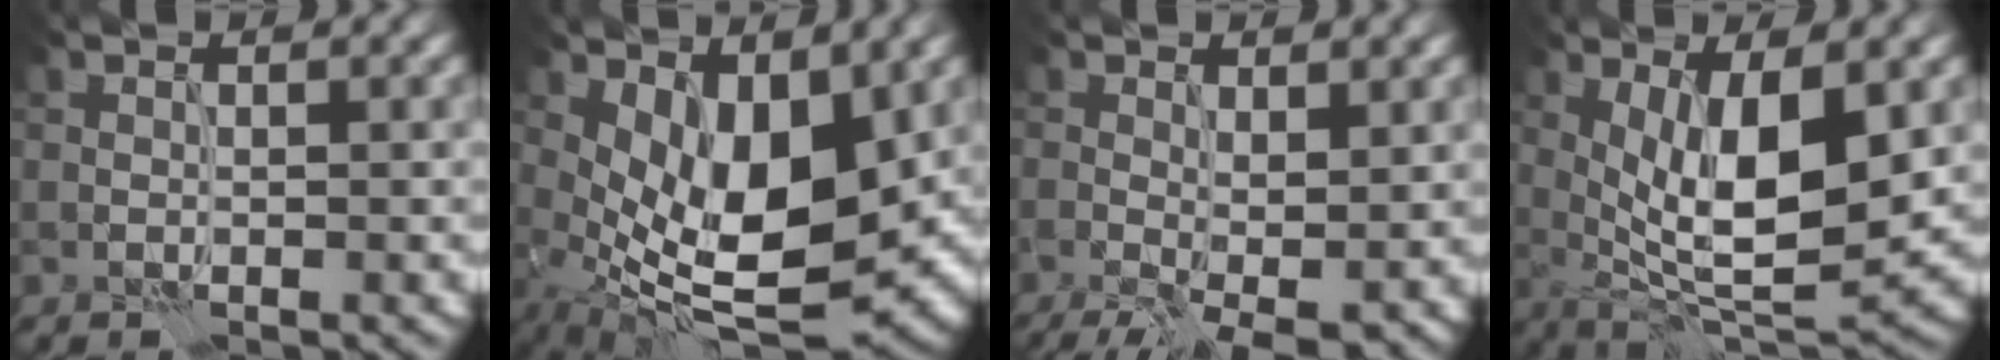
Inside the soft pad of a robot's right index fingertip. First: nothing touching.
{"total": 9.3, "force": [0.5, 4.4, 8.2], "torque": [-0.148, -0.019, 0.010]}
{"total": 5.3, "force": [-0.9, 2.1, 4.8], "torque": [-0.085, -0.010, -0.012]}
{"total": 9.3, "force": [0.9, 2.9, 8.7], "torque": [-0.142, -0.011, 0.017]}